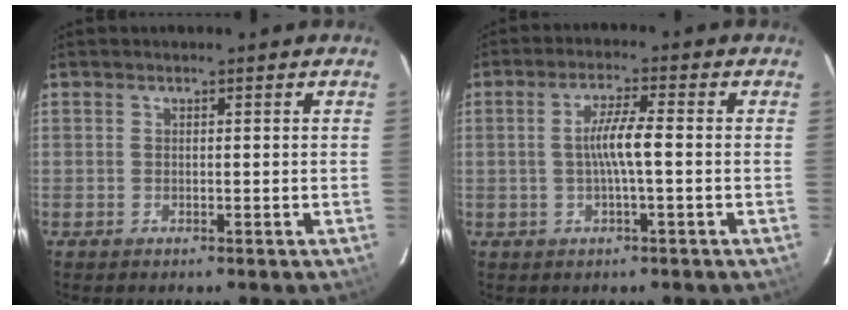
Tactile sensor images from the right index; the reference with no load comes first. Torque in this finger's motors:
{"motor_torque": [0.51, -0.11, 0.55, 0.13]}